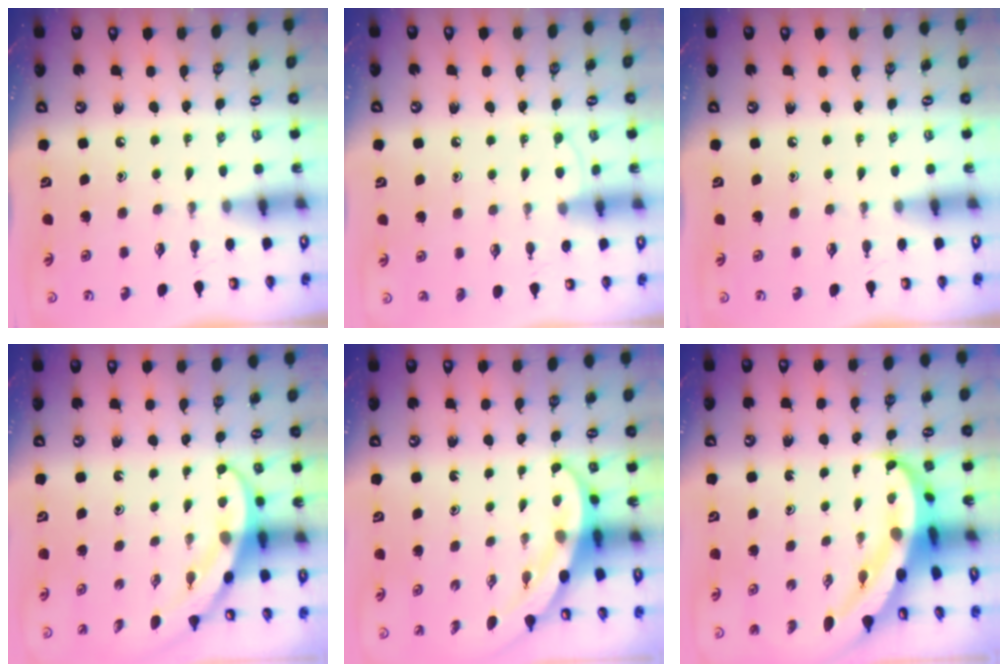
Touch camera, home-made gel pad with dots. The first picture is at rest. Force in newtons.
{"total": 7.2, "press": 7.1, "slide": 0.7}
{"total": 0.0}
{"total": 3.7, "press": 3.7, "slide": 0.3}
{"total": 3.9, "press": 3.9, "slide": 0.3}
{"total": 7.8, "press": 7.7, "slide": 0.9}